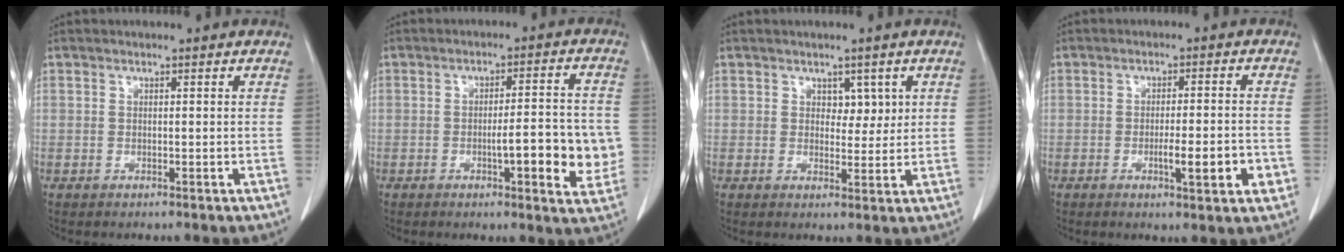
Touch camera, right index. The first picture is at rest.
{"total": 9.6, "force": [-2.0, 2.1, 9.1], "torque": [-0.116, 0.010, -0.023]}
{"total": 2.9, "force": [1.2, 1.9, 1.8], "torque": [-0.014, -0.001, 0.019]}
{"total": 6.4, "force": [-2.0, 0.9, 6.0], "torque": [-0.088, -0.004, -0.025]}